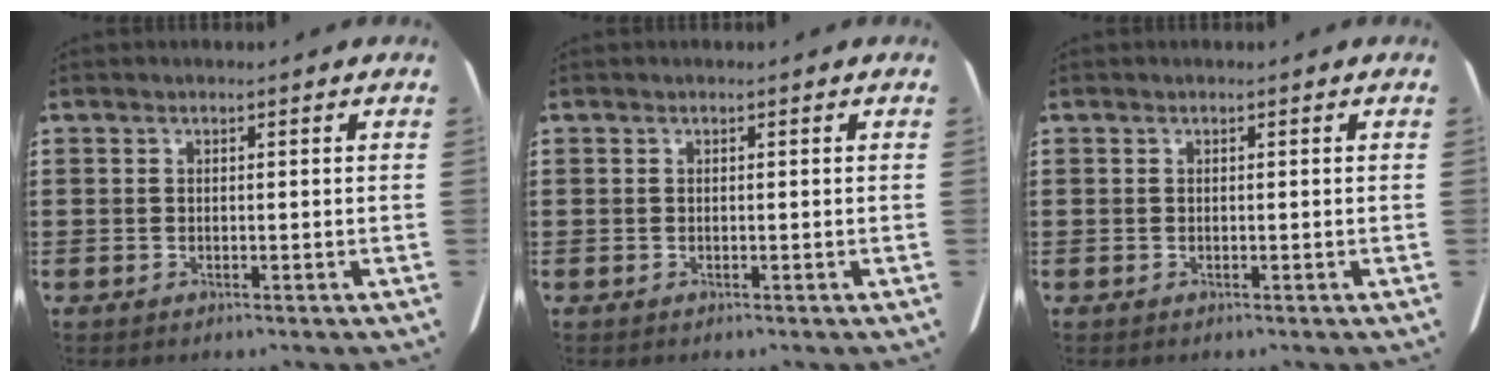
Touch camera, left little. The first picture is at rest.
{"total": 0.0}
{"total": 0.0}